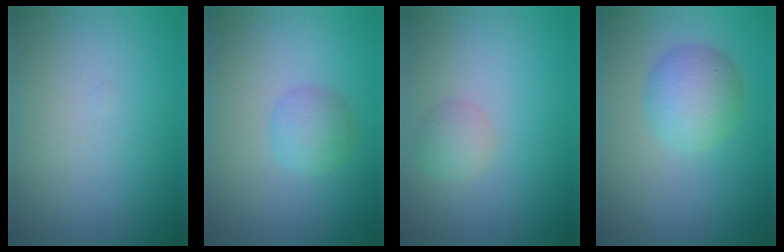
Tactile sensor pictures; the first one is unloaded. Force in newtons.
{"total": 2.1, "press": 2.1, "slide": 0.1}
{"total": 1.7, "press": 1.7, "slide": 0.1}
{"total": 4.1, "press": 4.1, "slide": 0.1}